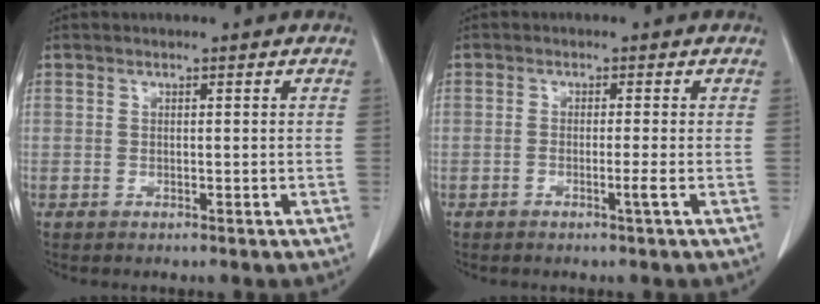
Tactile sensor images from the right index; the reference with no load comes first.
{"total": 1.5, "force": [-0.6, -0.4, 1.3], "torque": [-0.023, 0.000, -0.011]}